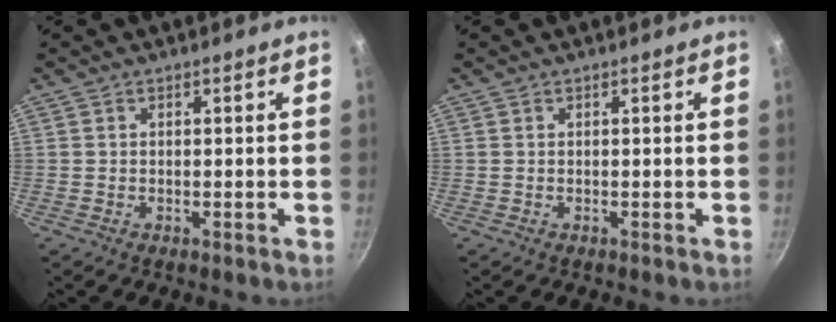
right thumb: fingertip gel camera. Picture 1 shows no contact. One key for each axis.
{"total": 0.0}